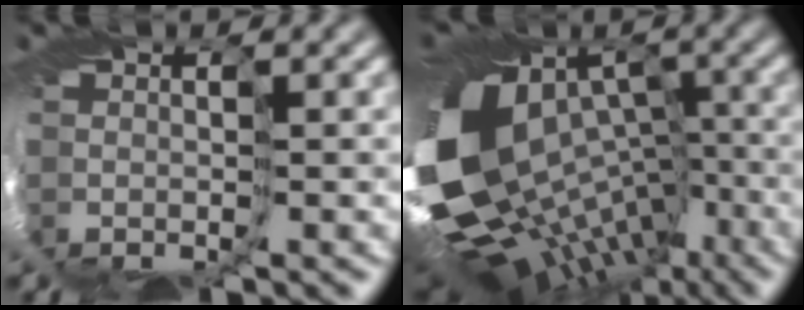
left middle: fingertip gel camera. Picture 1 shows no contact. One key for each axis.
{"total": 17.6, "fx": -5.2, "fy": 13.1, "fz": 10.6, "tx": -0.217, "ty": -0.019, "tz": -0.047}